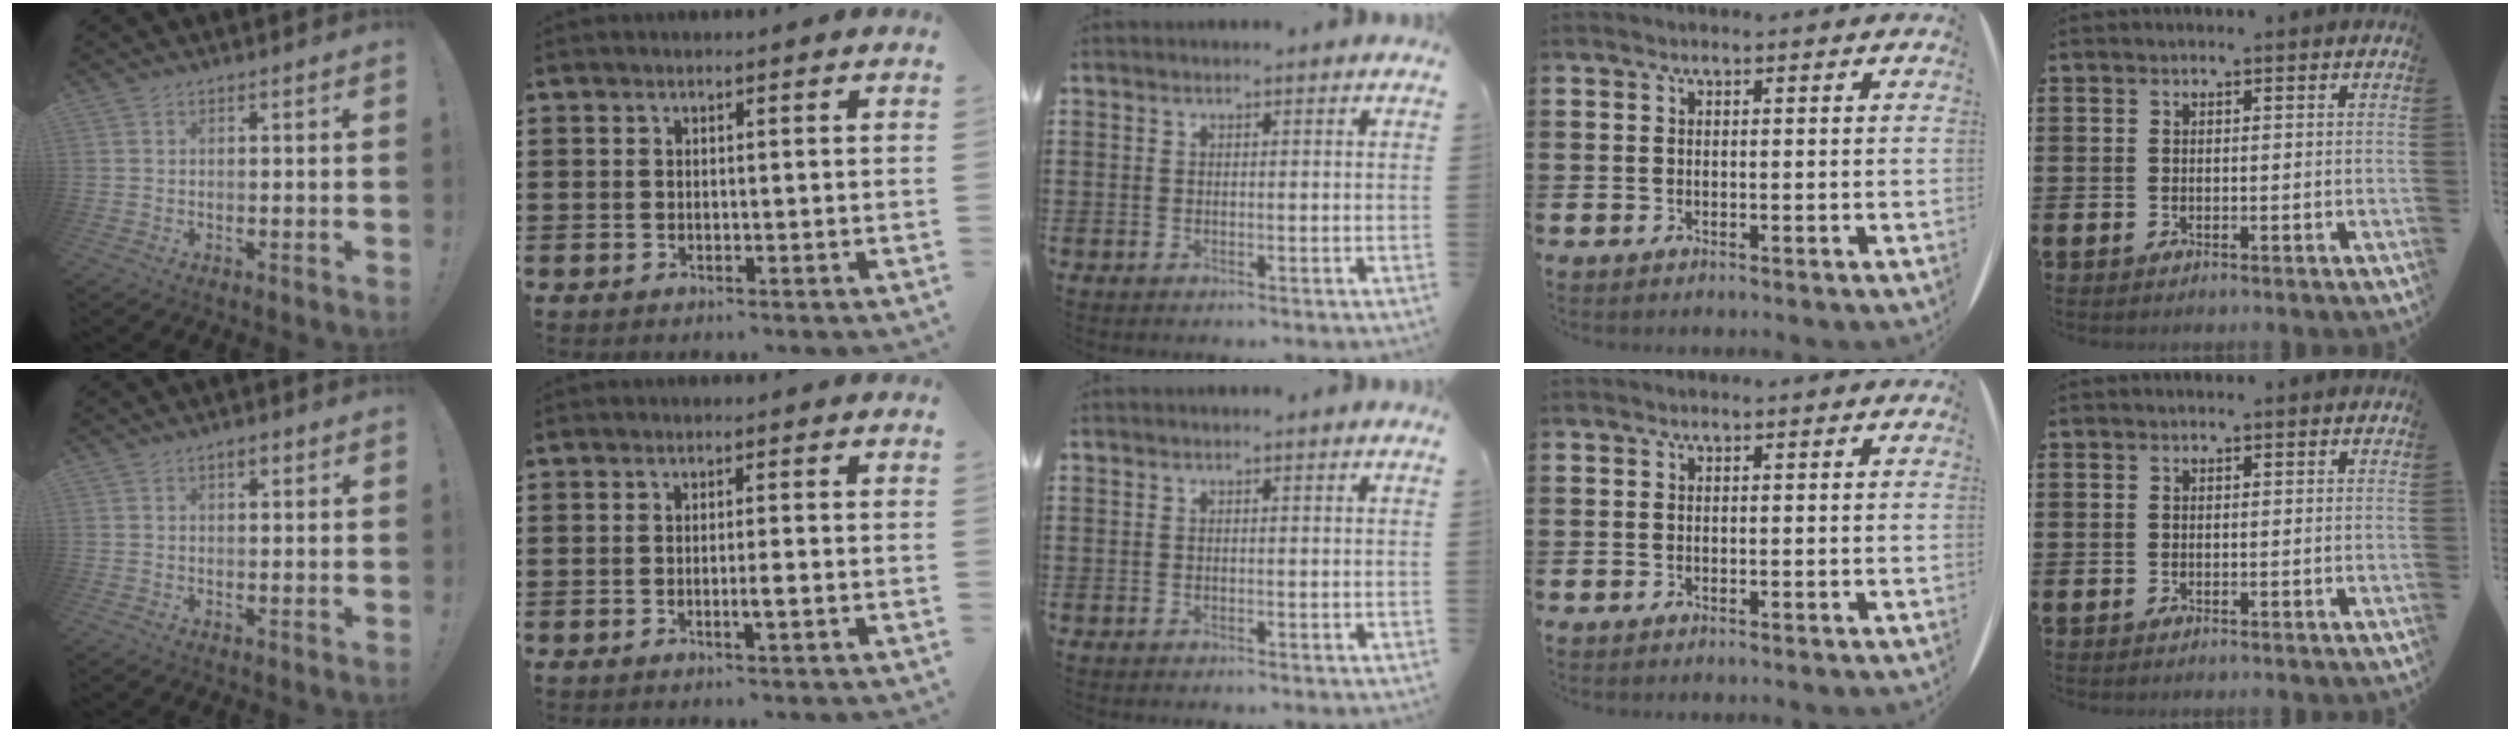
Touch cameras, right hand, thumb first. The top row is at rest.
{"thumb": {"total": 1.8, "force": [0.9, 0.9, 1.2], "torque": [-0.018, 0.000, 0.014]}, "index": {"total": 1.8, "force": [-0.6, 0.0, 1.7], "torque": [-0.034, -0.004, -0.014]}}